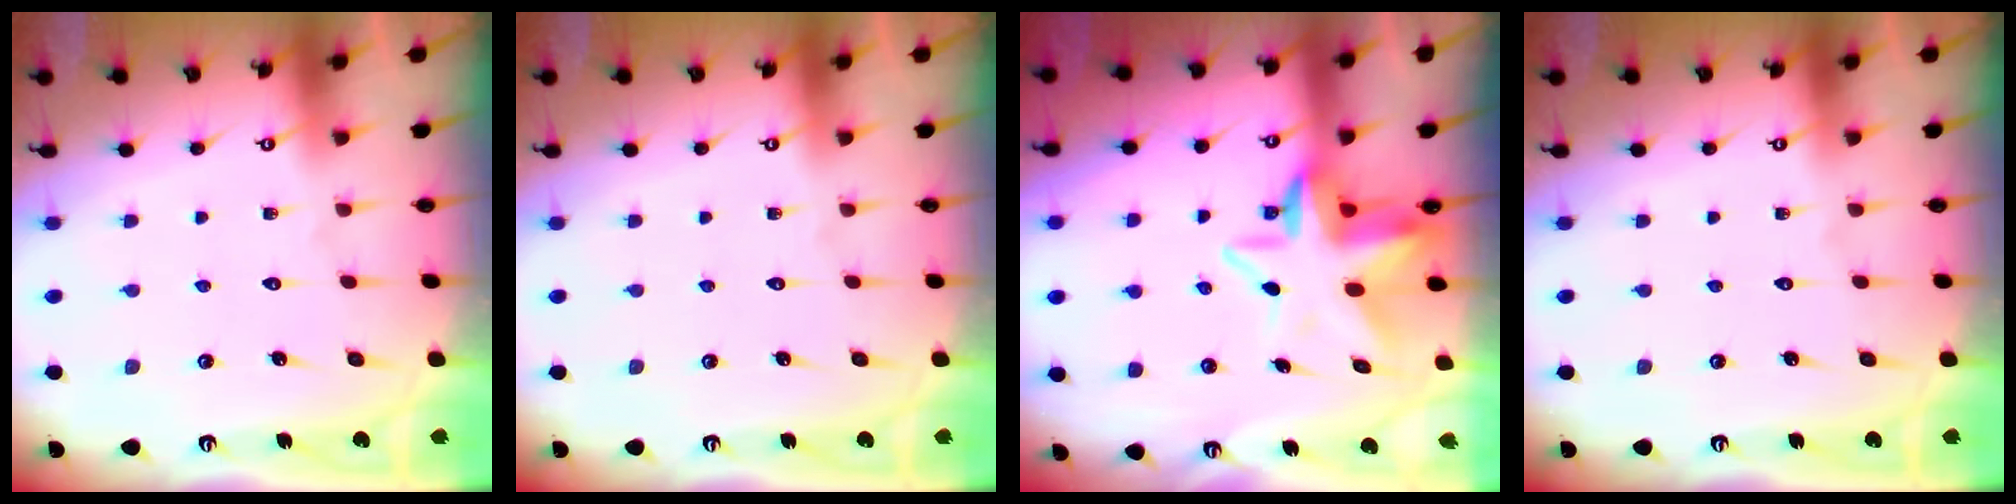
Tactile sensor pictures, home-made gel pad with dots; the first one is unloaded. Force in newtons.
{"total": 0.0}
{"total": 9.2, "press": 9.0, "slide": 1.6}
{"total": 0.0}